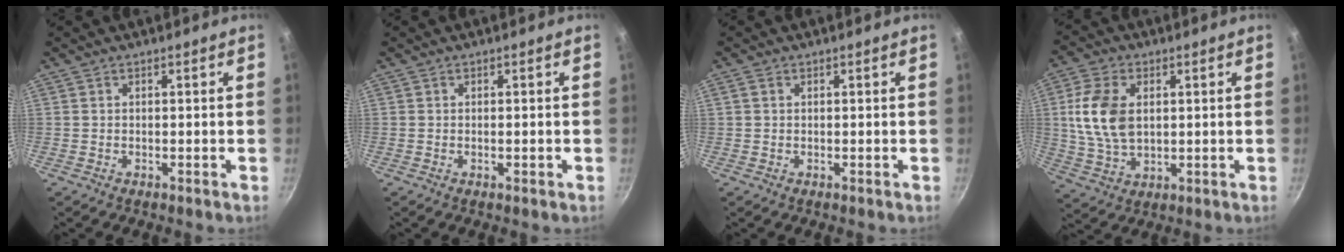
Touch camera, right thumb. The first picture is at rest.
{"total": 0.8, "force": [-0.2, 0.3, 0.8], "torque": [-0.012, 0.001, -0.004]}
{"total": 1.0, "force": [0.3, 0.8, 0.5], "torque": [-0.008, 0.002, 0.003]}
{"total": 11.6, "force": [1.9, 7.4, 8.7], "torque": [-0.161, -0.007, 0.040]}